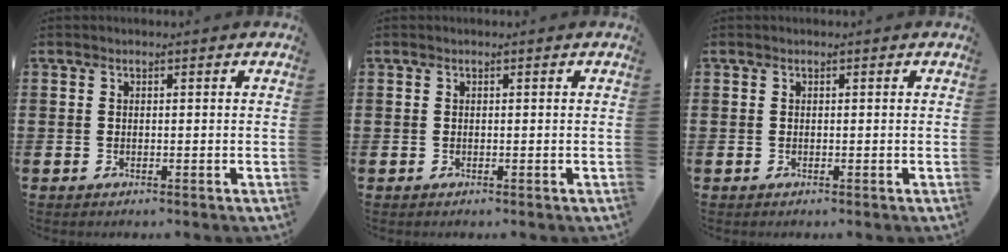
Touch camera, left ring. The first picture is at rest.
{"total": 0.0}
{"total": 0.0}